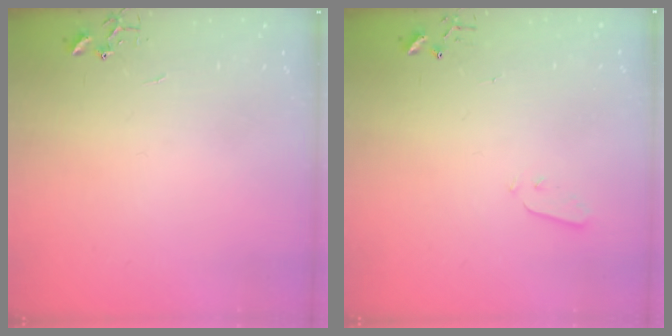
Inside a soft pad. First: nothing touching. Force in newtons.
{"total": 2.5, "press": 2.5, "slide": 0.4}